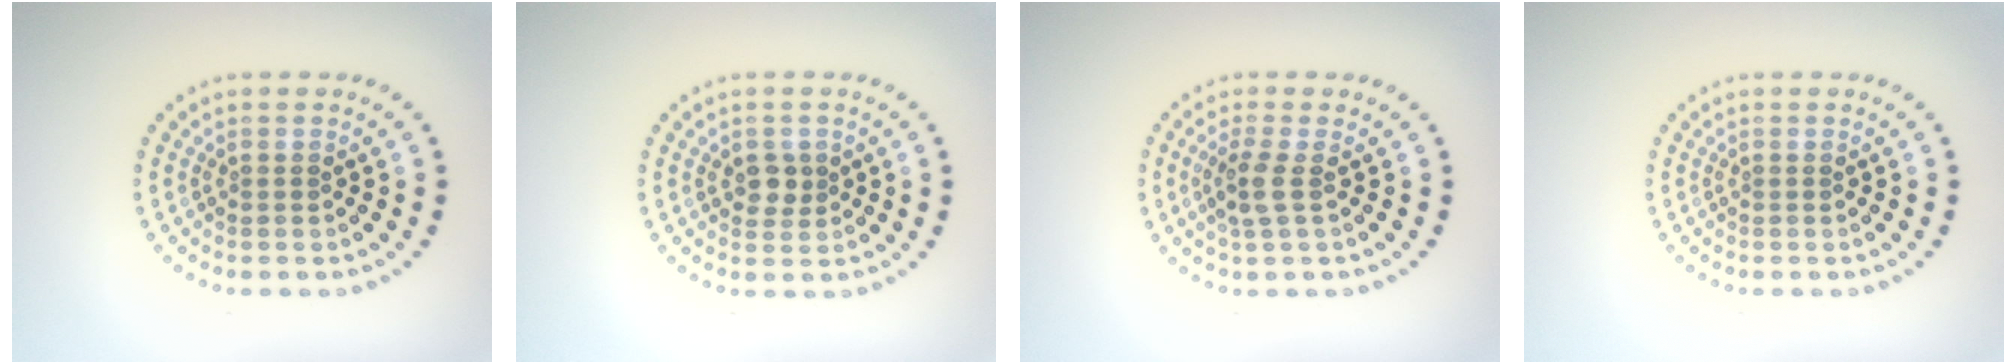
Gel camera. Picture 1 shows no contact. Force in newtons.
{"total": 1.9, "press": 1.9, "slide": 0.6}
{"total": 2.1, "press": 1.8, "slide": 1.2}
{"total": 0.0}